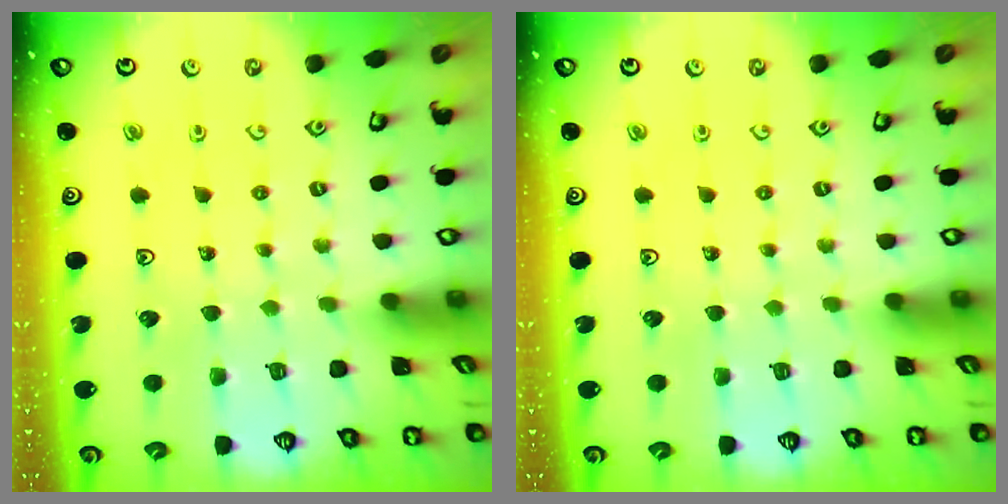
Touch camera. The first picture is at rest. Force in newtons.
{"total": 0.0}